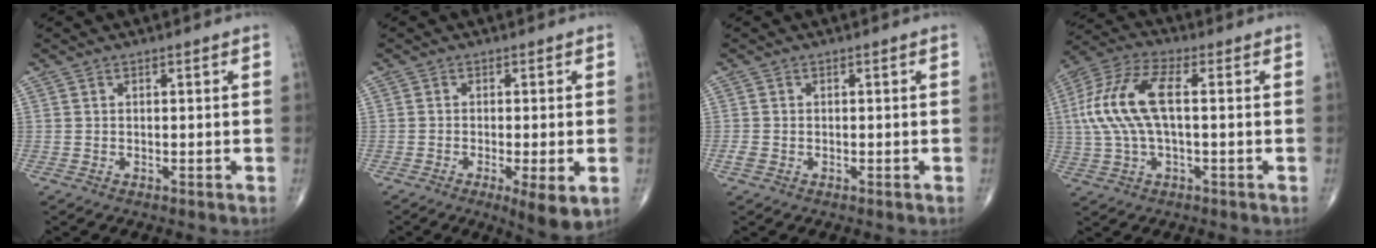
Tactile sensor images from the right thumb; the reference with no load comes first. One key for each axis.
{"total": 6.5, "fx": -2.1, "fy": 1.3, "fz": 6.0, "tx": -0.095, "ty": -0.017, "tz": -0.033}
{"total": 1.2, "fx": -0.4, "fy": 0.8, "fz": 0.7, "tx": -0.024, "ty": -0.001, "tz": -0.009}
{"total": 13.6, "fx": 1.0, "fy": 5.7, "fz": 12.3, "tx": -0.282, "ty": 0.030, "tz": 0.018}